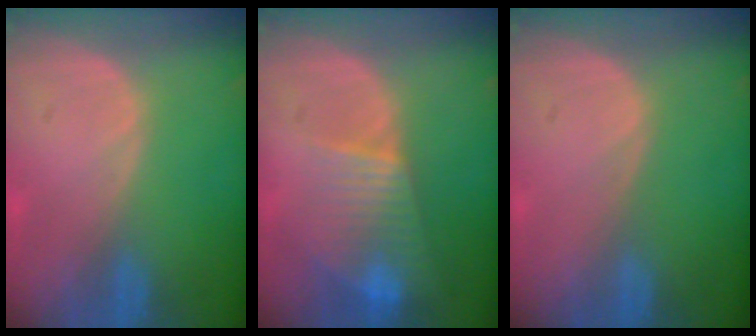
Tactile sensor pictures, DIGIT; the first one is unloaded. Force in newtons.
{"total": 8.0, "press": 6.9, "slide": 4.1}
{"total": 0.0}